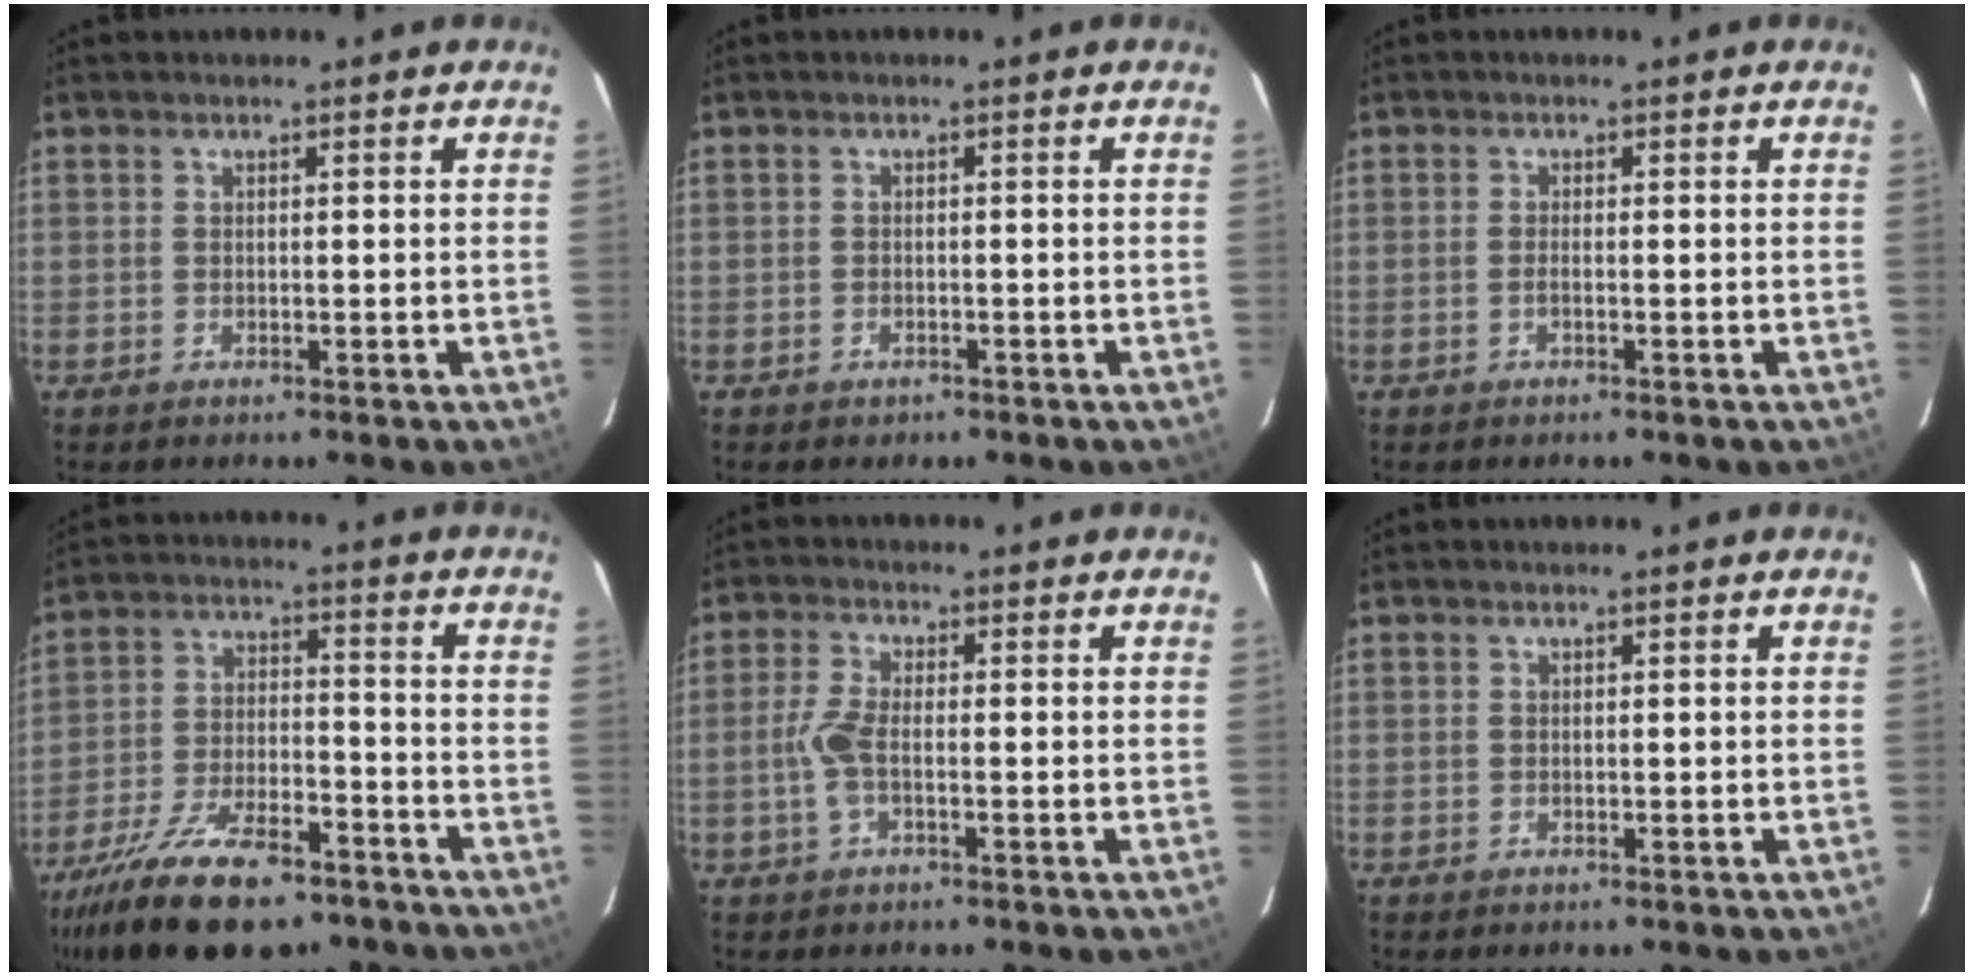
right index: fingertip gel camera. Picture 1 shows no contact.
{"total": 1.4, "force": [-0.9, 1.1, 0.3], "torque": [-0.007, 0.002, -0.008]}
{"total": 0.9, "force": [-0.4, 0.1, 0.8], "torque": [-0.018, 0.002, -0.008]}
{"total": 20.0, "force": [-14.7, 7.8, 11.1], "torque": [-0.224, -0.028, -0.236]}
{"total": 4.4, "force": [-1.1, 1.3, 4.1], "torque": [-0.094, 0.003, -0.023]}
{"total": 0.0}